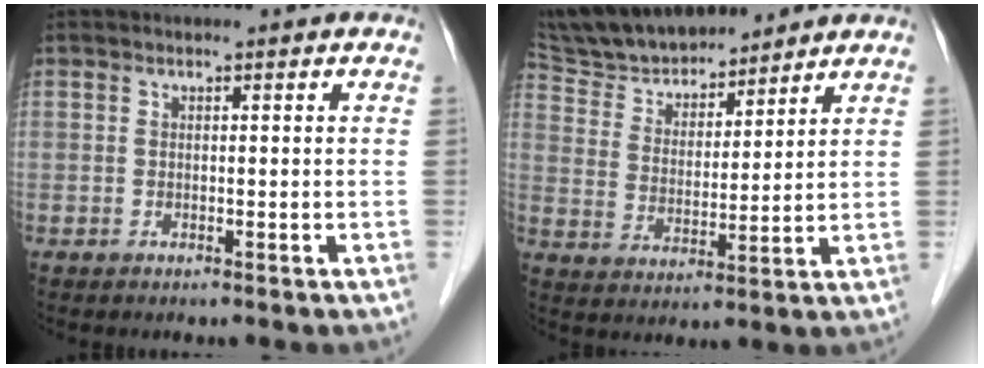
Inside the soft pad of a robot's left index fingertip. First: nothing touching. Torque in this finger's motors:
{"motor_torque": [-0.32, -0.82, 0.09, 0.02]}